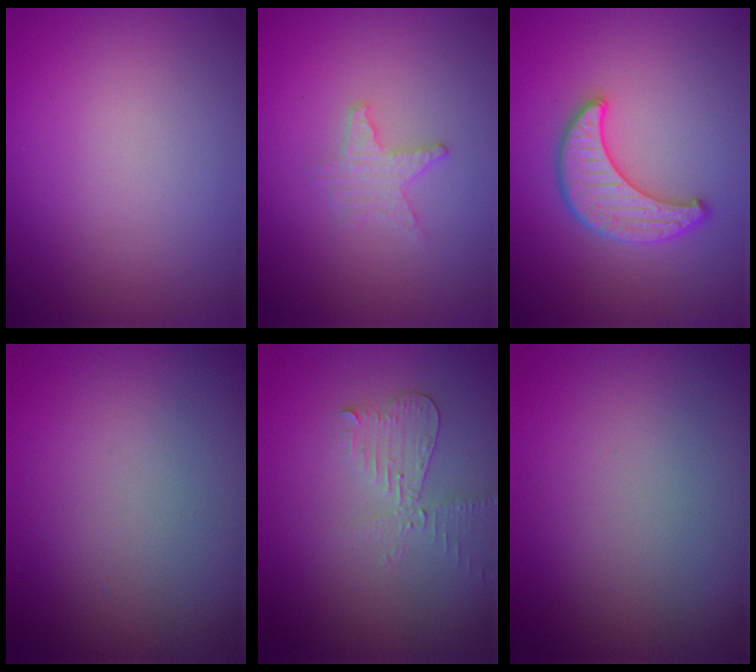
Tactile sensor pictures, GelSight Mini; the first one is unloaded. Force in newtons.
{"total": 1.7, "press": 1.6, "slide": 0.4}
{"total": 4.1, "press": 3.7, "slide": 1.8}
{"total": 0.0}
{"total": 2.4, "press": 2.4, "slide": 0.5}
{"total": 0.0}